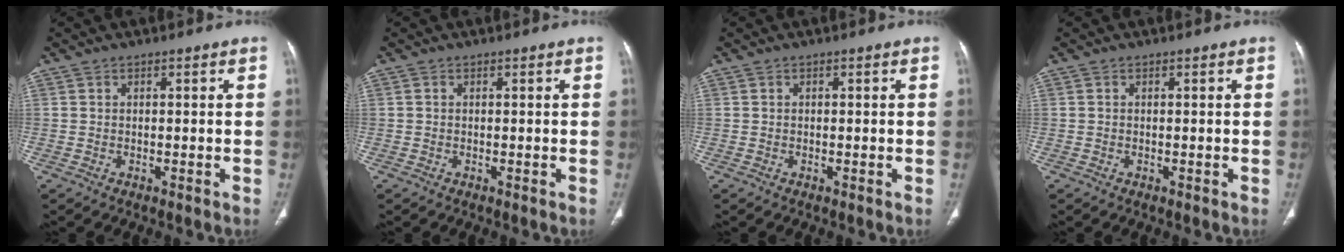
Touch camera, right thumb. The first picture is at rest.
{"total": 0.0}
{"total": 0.0}
{"total": 0.0}